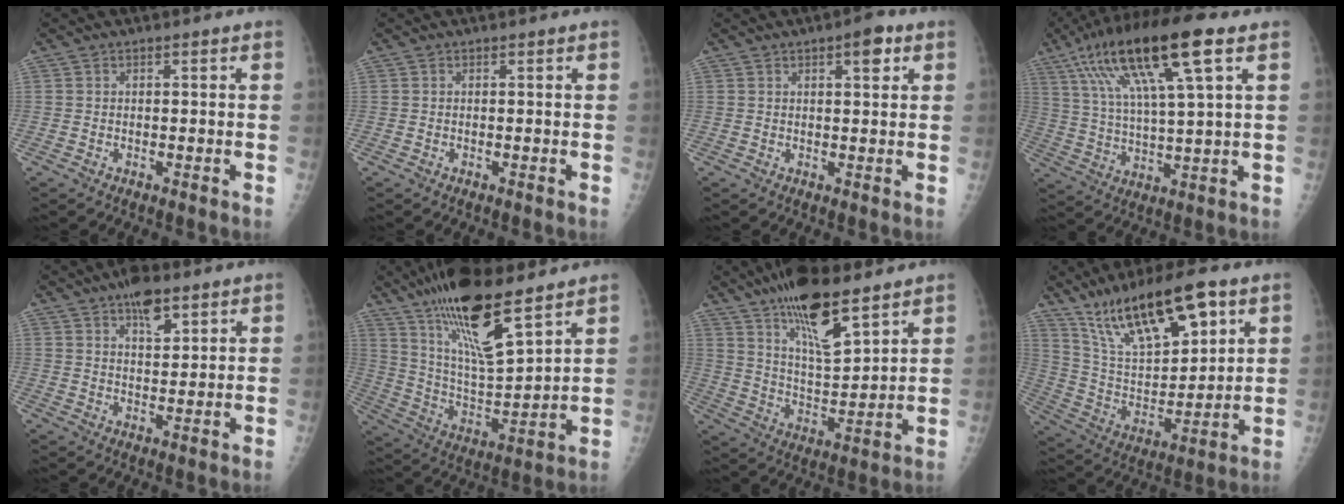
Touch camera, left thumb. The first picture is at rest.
{"total": 0.0}
{"total": 4.0, "force": [2.0, 1.4, 3.2], "torque": [-0.034, -0.005, 0.024]}
{"total": 18.9, "force": [8.7, 3.7, 16.4], "torque": [-0.308, -0.002, 0.152]}
{"total": 6.6, "force": [4.1, 2.8, 4.4], "torque": [-0.053, -0.018, 0.063]}
{"total": 19.4, "force": [13.2, 4.6, 13.4], "torque": [-0.221, -0.066, 0.247]}
{"total": 15.9, "force": [10.6, 4.9, 10.7], "torque": [-0.164, -0.060, 0.195]}
{"total": 19.5, "force": [11.8, 6.9, 13.9], "torque": [-0.209, -0.045, 0.225]}